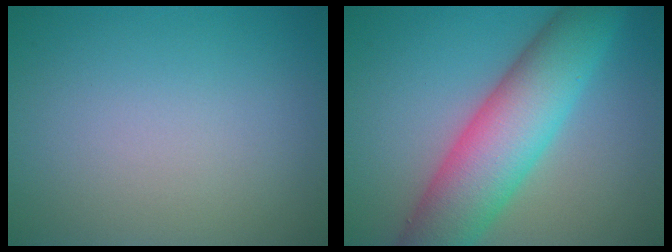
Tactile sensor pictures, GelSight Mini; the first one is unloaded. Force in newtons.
{"total": 9.7, "press": 9.7, "slide": 0.1}